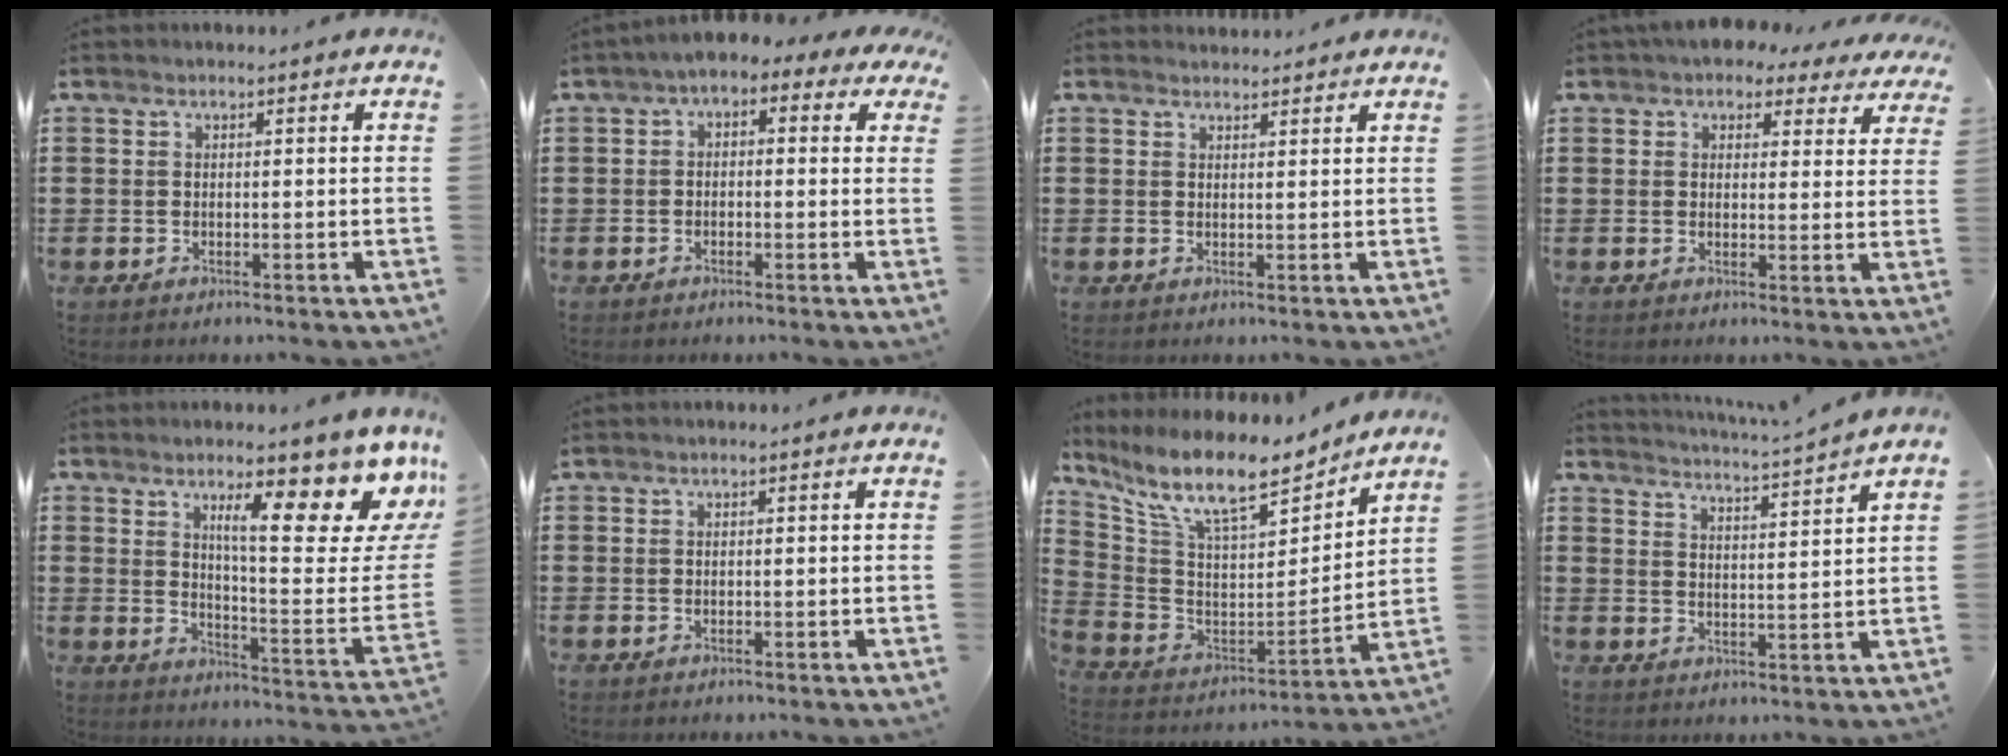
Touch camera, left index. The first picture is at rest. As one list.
[{"total": 2.2, "force": [-1.5, 0.9, 1.3], "torque": [-0.025, 0.006, -0.035]}, {"total": 1.5, "force": [1.5, 0.2, 0.0], "torque": [-0.004, 0.002, 0.030]}, {"total": 3.9, "force": [3.2, 1.8, 1.3], "torque": [-0.033, -0.005, 0.055]}, {"total": 14.8, "force": [9.0, 3.3, 11.2], "torque": [-0.171, -0.065, 0.140]}, {"total": 0.0}, {"total": 12.4, "force": [9.7, 2.7, 7.2], "torque": [-0.172, -0.062, 0.165]}, {"total": 3.4, "force": [3.2, -1.1, 0.7], "torque": [-0.027, -0.025, 0.050]}]